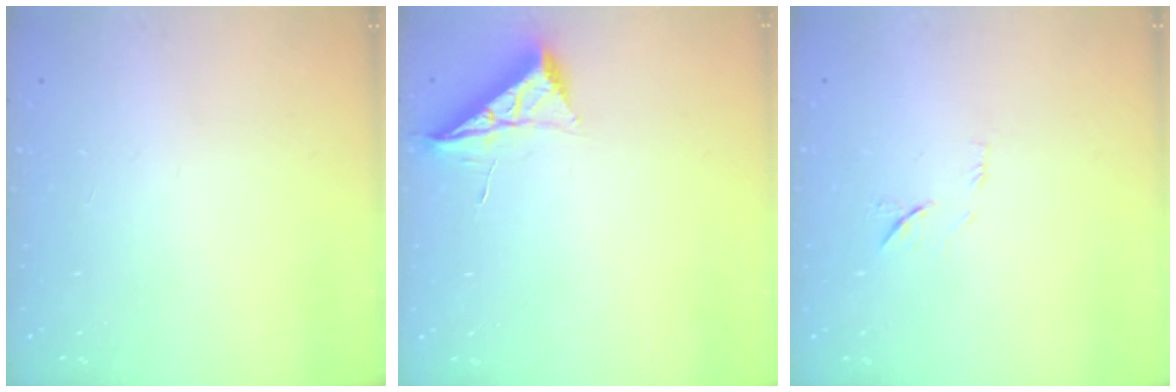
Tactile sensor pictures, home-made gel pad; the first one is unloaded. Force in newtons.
{"total": 6.8, "press": 6.7, "slide": 0.7}
{"total": 6.8, "press": 6.7, "slide": 0.8}